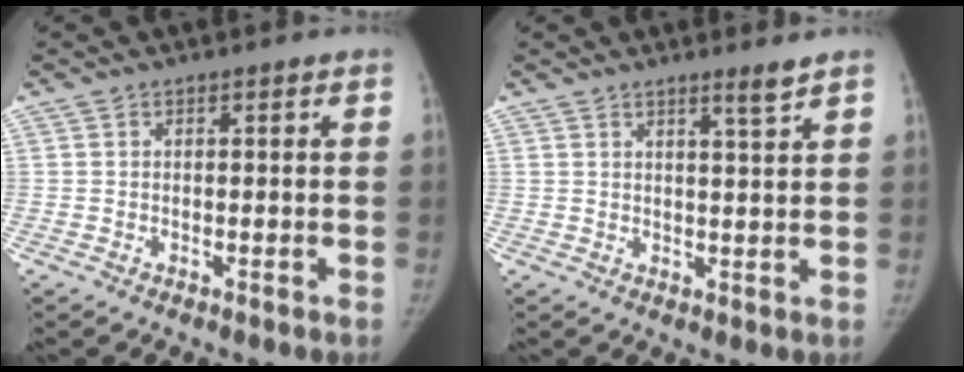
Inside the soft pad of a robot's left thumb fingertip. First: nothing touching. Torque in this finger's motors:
{"motor_torque": [-0.03, -0.16, 0.11, 0.38, 0.01]}